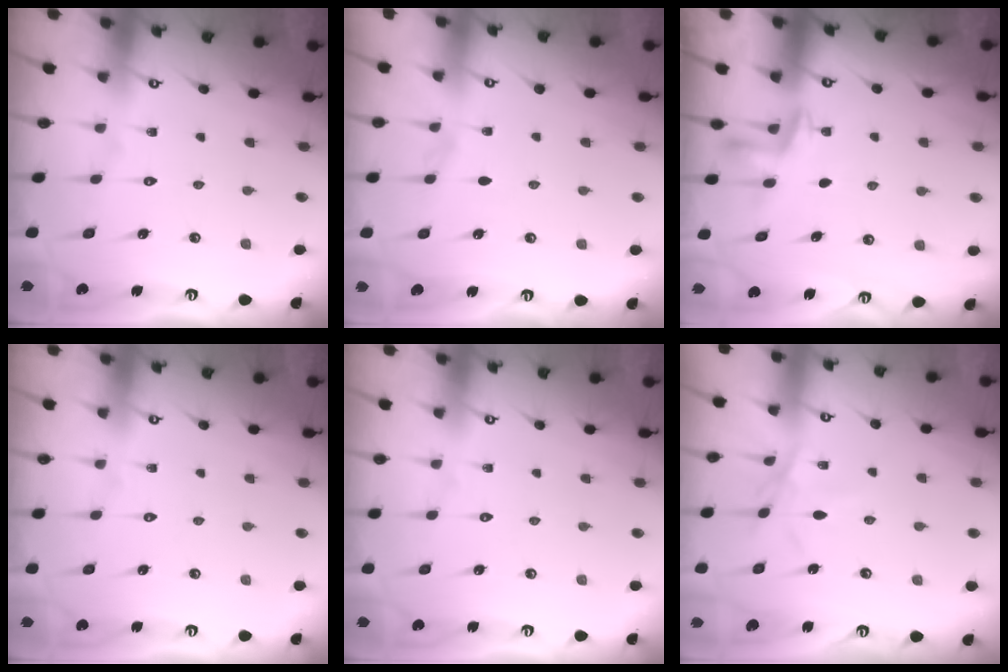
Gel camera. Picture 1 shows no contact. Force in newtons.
{"total": 2.1, "press": 2.1, "slide": 0.4}
{"total": 3.2, "press": 3.2, "slide": 0.6}
{"total": 0.0}
{"total": 0.0}
{"total": 3.5, "press": 3.5, "slide": 0.3}